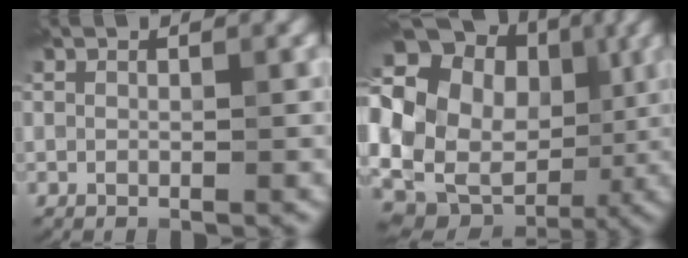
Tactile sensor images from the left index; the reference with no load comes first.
{"total": 20.7, "force": [3.3, 16.9, 11.5], "torque": [-0.216, 0.048, 0.037]}